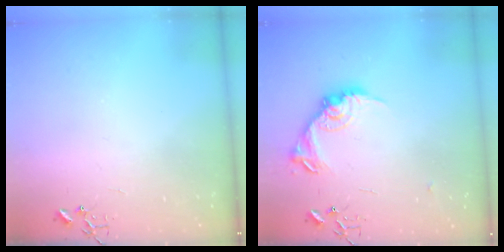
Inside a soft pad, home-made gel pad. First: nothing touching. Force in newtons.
{"total": 13.6, "press": 13.6, "slide": 0.9}